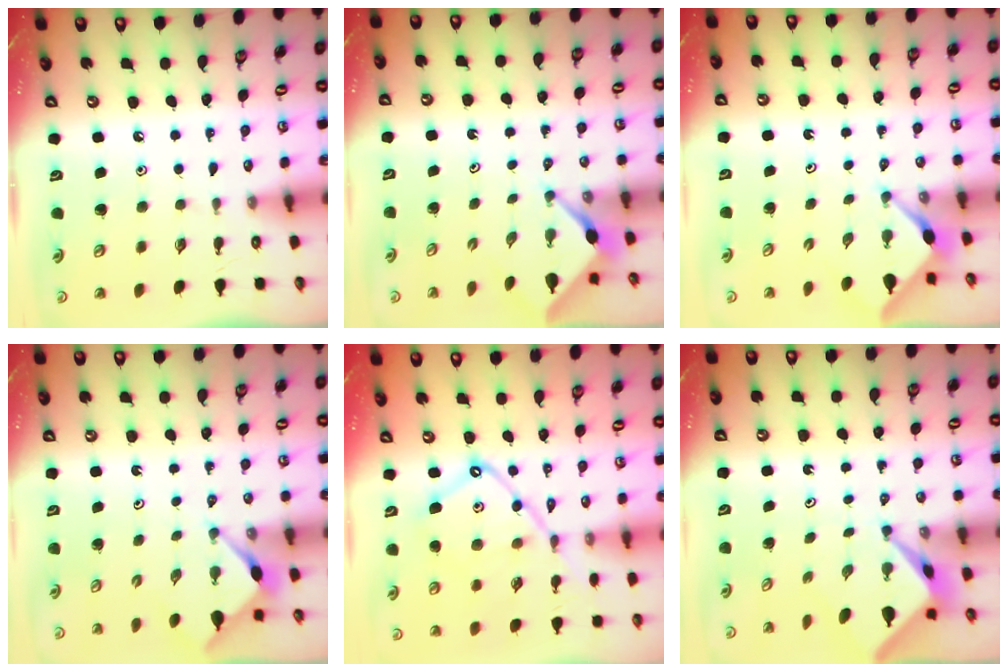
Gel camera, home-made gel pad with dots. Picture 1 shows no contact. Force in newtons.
{"total": 2.5, "press": 2.5, "slide": 0.3}
{"total": 3.1, "press": 3.1, "slide": 0.3}
{"total": 2.6, "press": 2.6, "slide": 0.4}
{"total": 14.2, "press": 14.1, "slide": 1.5}
{"total": 2.9, "press": 2.9, "slide": 0.1}